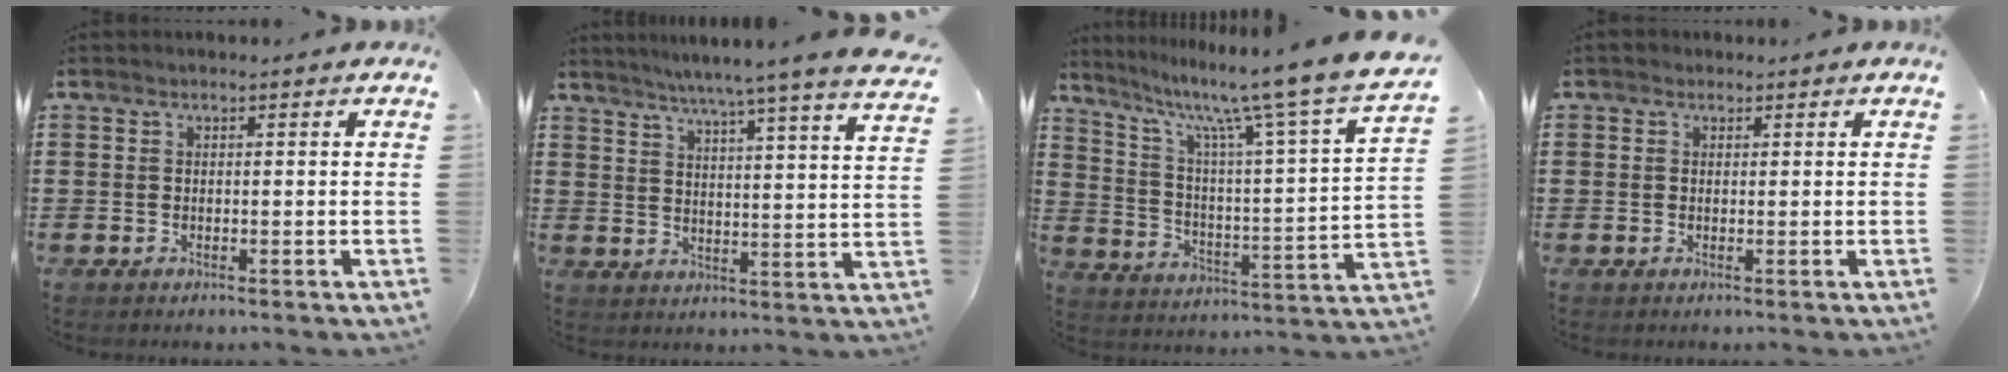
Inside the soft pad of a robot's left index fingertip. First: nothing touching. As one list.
[{"total": 5.8, "force": [5.1, -1.4, 2.5], "torque": [-0.068, -0.040, 0.081]}, {"total": 11.5, "force": [9.5, -0.6, 6.5], "torque": [-0.137, -0.082, 0.144]}, {"total": 0.7, "force": [0.4, 0.6, 0.1], "torque": [-0.004, 0.006, 0.007]}]